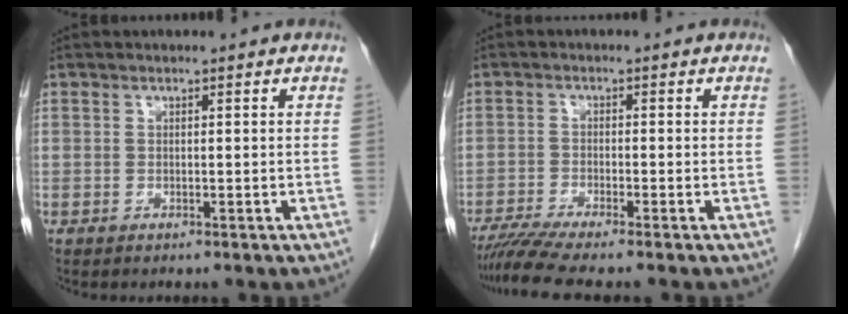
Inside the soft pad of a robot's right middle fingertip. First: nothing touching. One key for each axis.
{"total": 5.5, "fx": -4.6, "fy": -0.9, "fz": 2.7, "tx": -0.047, "ty": -0.015, "tz": -0.083}